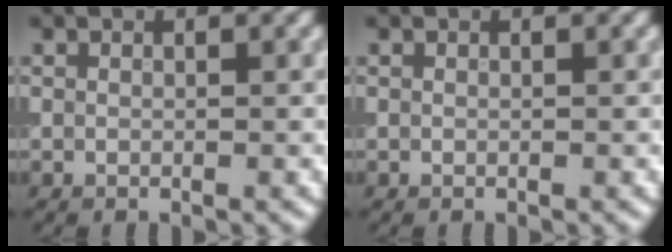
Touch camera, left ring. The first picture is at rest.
{"total": 0.0}